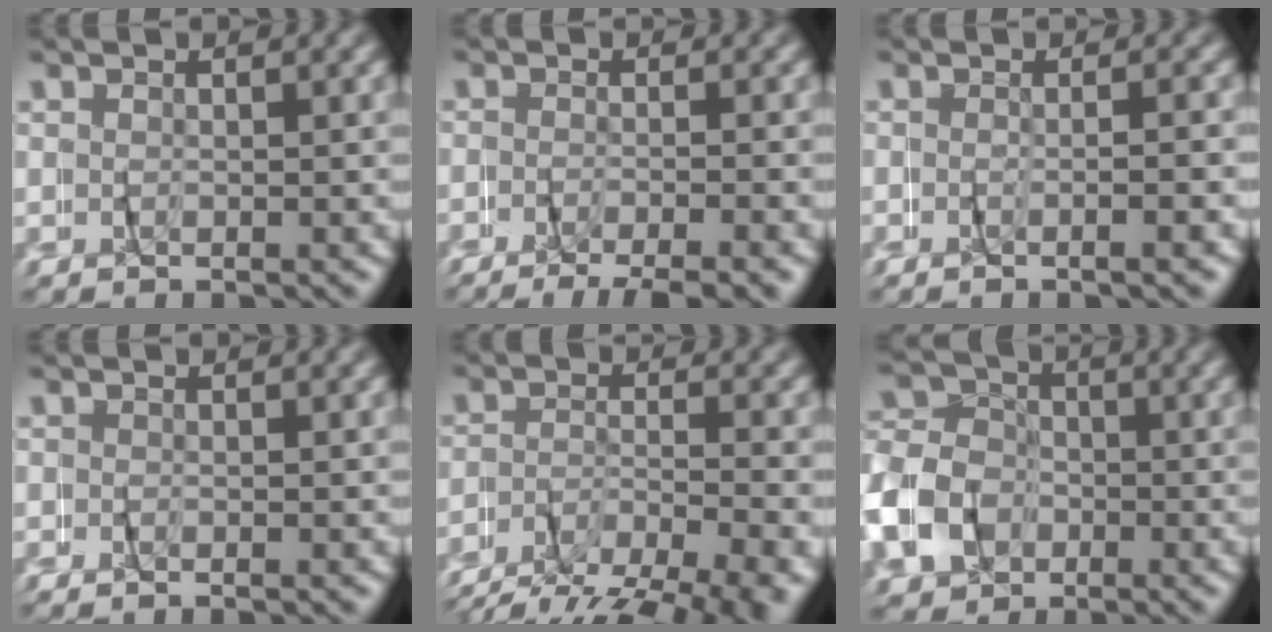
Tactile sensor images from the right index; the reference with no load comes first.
{"total": 3.8, "force": [-3.4, 0.2, 1.6], "torque": [-0.024, -0.007, -0.055]}
{"total": 1.6, "force": [-1.1, -1.2, -0.1], "torque": [0.000, 0.008, -0.023]}
{"total": 0.0}
{"total": 6.7, "force": [-4.5, 2.8, 4.1], "torque": [-0.062, -0.013, -0.072]}
{"total": 8.0, "force": [-2.1, 7.3, 2.4], "torque": [-0.066, -0.009, -0.044]}